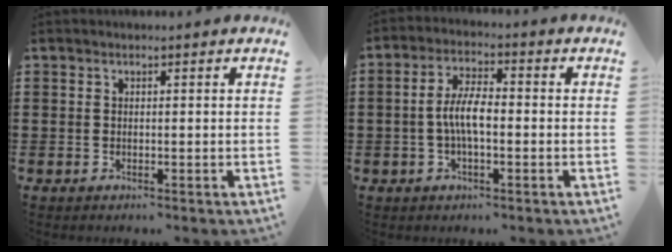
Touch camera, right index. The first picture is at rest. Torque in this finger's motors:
{"motor_torque": [0.38, -0.24, 0.25, 0.14]}